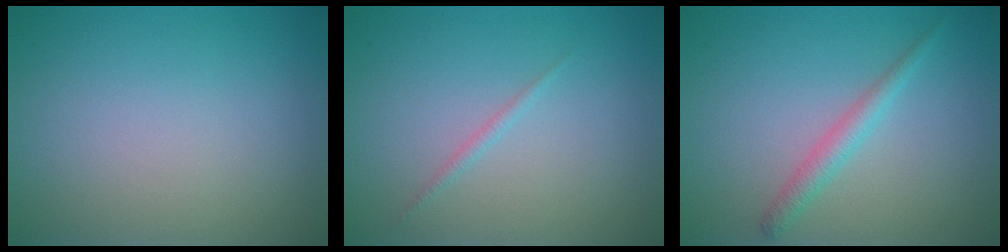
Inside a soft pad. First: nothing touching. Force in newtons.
{"total": 0.6, "press": 0.6, "slide": 0.1}
{"total": 1.9, "press": 1.9, "slide": 0.1}